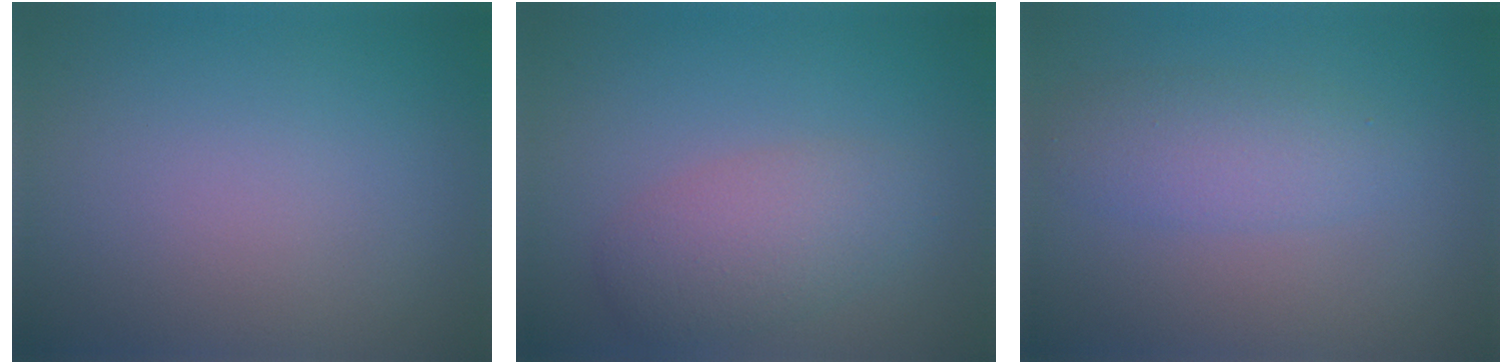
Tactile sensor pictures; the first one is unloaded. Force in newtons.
{"total": 3.5, "press": 3.5, "slide": 0.1}
{"total": 2.9, "press": 2.9, "slide": 0.1}